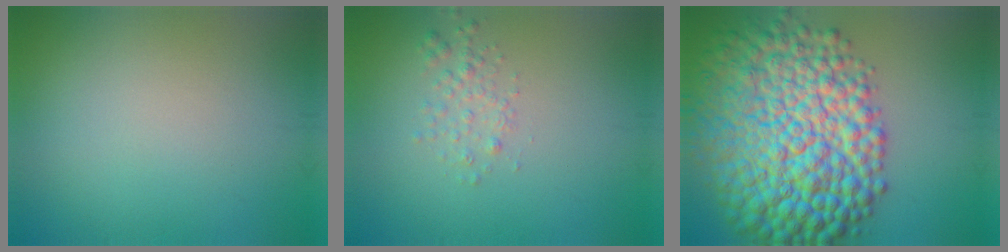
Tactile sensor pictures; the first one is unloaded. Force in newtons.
{"total": 1.6, "press": 1.6, "slide": 0.1}
{"total": 14.9, "press": 14.9, "slide": 0.2}